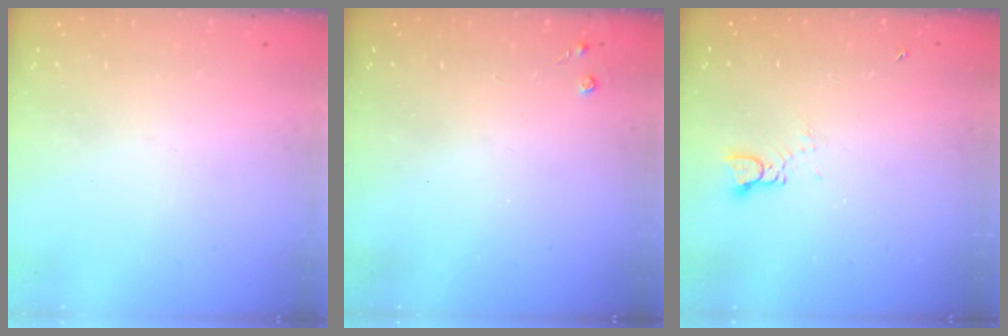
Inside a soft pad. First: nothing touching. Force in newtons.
{"total": 2.7, "press": 2.7, "slide": 0.4}
{"total": 1.2, "press": 1.1, "slide": 0.1}